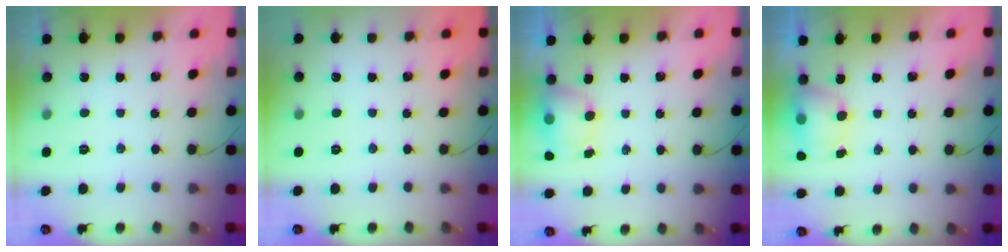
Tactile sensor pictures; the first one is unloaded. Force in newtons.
{"total": 0.0}
{"total": 5.8, "press": 5.7, "slide": 0.7}
{"total": 5.8, "press": 5.7, "slide": 0.7}